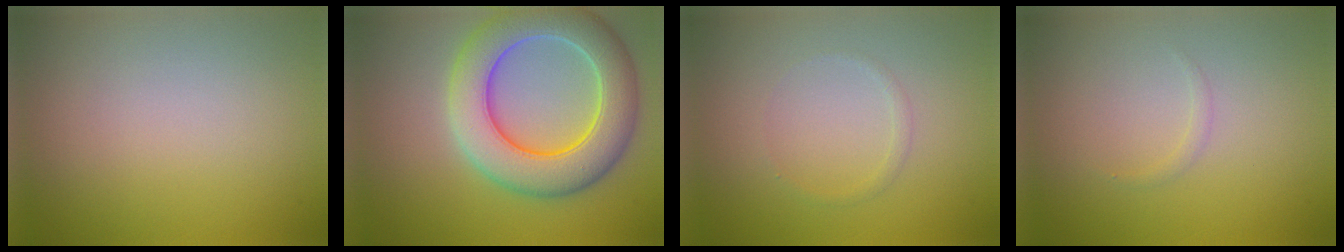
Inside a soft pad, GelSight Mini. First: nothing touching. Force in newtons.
{"total": 8.6, "press": 8.6, "slide": 0.4}
{"total": 0.6, "press": 0.6, "slide": 0.0}
{"total": 0.5, "press": 0.5, "slide": 0.0}